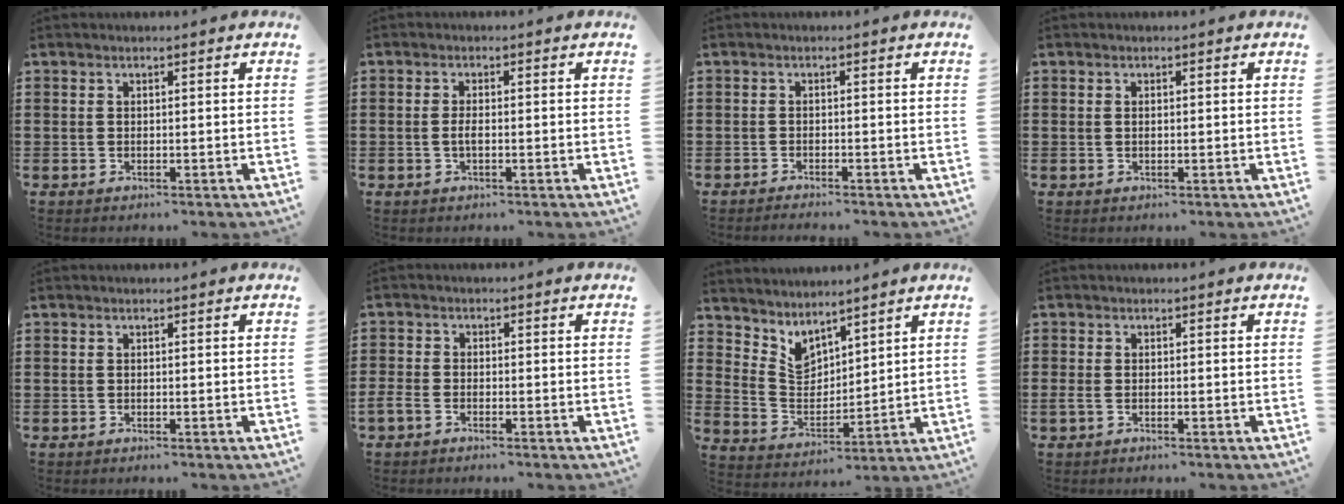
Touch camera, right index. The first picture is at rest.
{"total": 1.7, "force": [-0.3, 0.5, 1.6], "torque": [-0.038, -0.002, -0.008]}
{"total": 1.0, "force": [-1.0, -0.1, 0.0], "torque": [-0.002, 0.001, -0.021]}
{"total": 0.6, "force": [0.0, 0.3, 0.5], "torque": [-0.013, -0.001, 0.001]}
{"total": 0.0}
{"total": 1.8, "force": [-1.6, 0.5, 0.7], "torque": [-0.021, 0.002, -0.035]}
{"total": 4.9, "force": [4.3, 2.1, 1.2], "torque": [-0.048, -0.018, 0.078]}
{"total": 1.0, "force": [-0.6, 0.2, 0.7], "torque": [-0.022, -0.006, -0.014]}